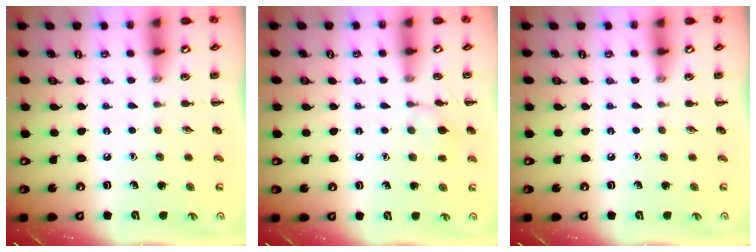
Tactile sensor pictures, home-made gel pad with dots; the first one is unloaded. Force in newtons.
{"total": 6.9, "press": 6.5, "slide": 2.2}
{"total": 0.0}